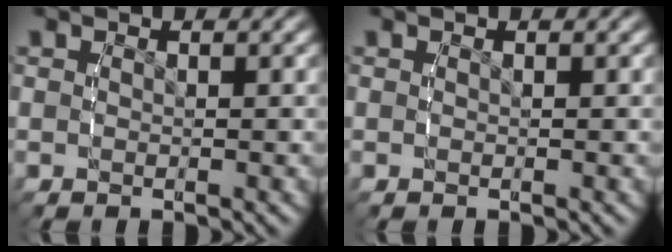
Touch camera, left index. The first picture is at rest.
{"total": 0.0}